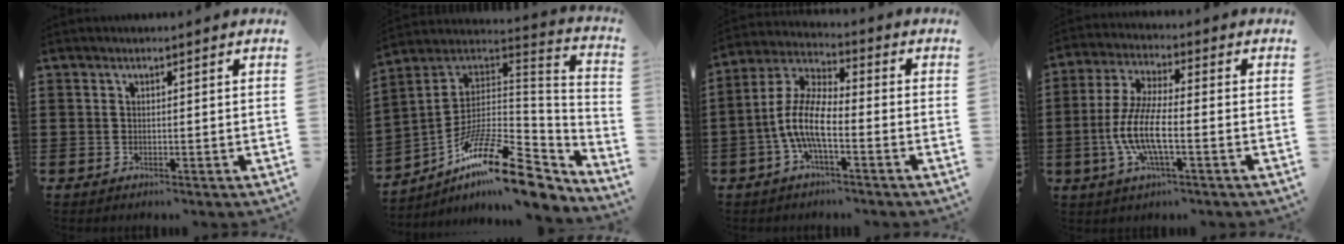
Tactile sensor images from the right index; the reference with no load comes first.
{"total": 17.6, "force": [-11.7, 4.5, 12.4], "torque": [-0.200, 0.027, -0.204]}
{"total": 8.5, "force": [-3.0, 2.7, 7.5], "torque": [-0.190, -0.013, -0.066]}
{"total": 8.8, "force": [-2.7, 2.1, 8.1], "torque": [-0.189, -0.016, -0.059]}